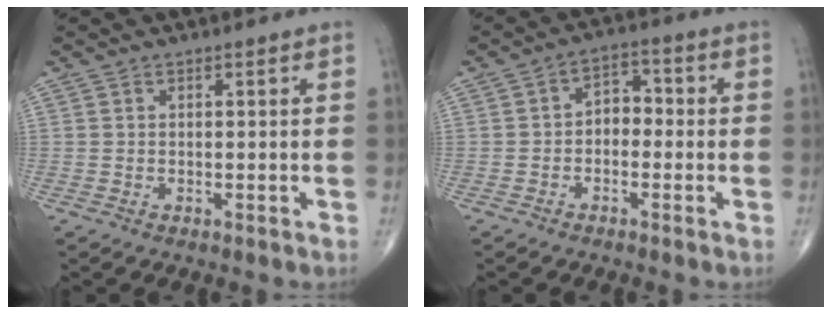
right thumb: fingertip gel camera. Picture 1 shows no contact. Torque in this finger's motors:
{"motor_torque": [0.04, 0.04, 0.37, -0.03, 0.00]}